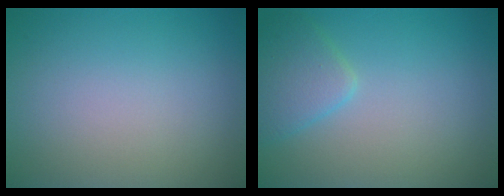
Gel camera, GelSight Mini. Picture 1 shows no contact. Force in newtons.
{"total": 2.7, "press": 2.7, "slide": 0.1}